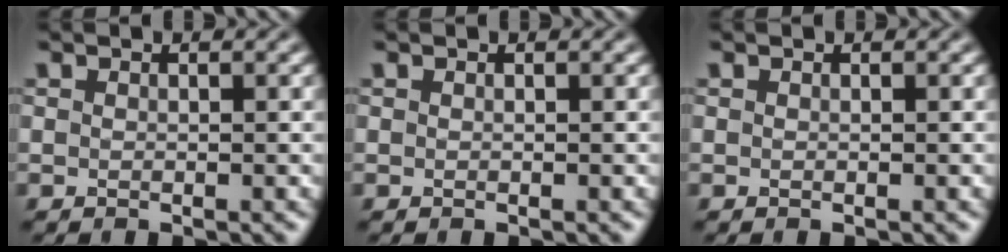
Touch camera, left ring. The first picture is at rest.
{"total": 0.0}
{"total": 0.0}